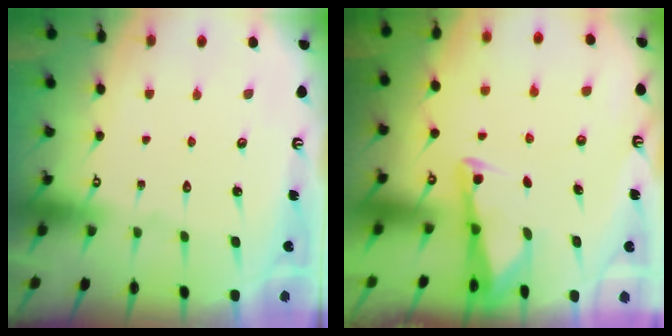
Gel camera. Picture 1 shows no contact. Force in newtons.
{"total": 3.1, "press": 3.0, "slide": 0.3}